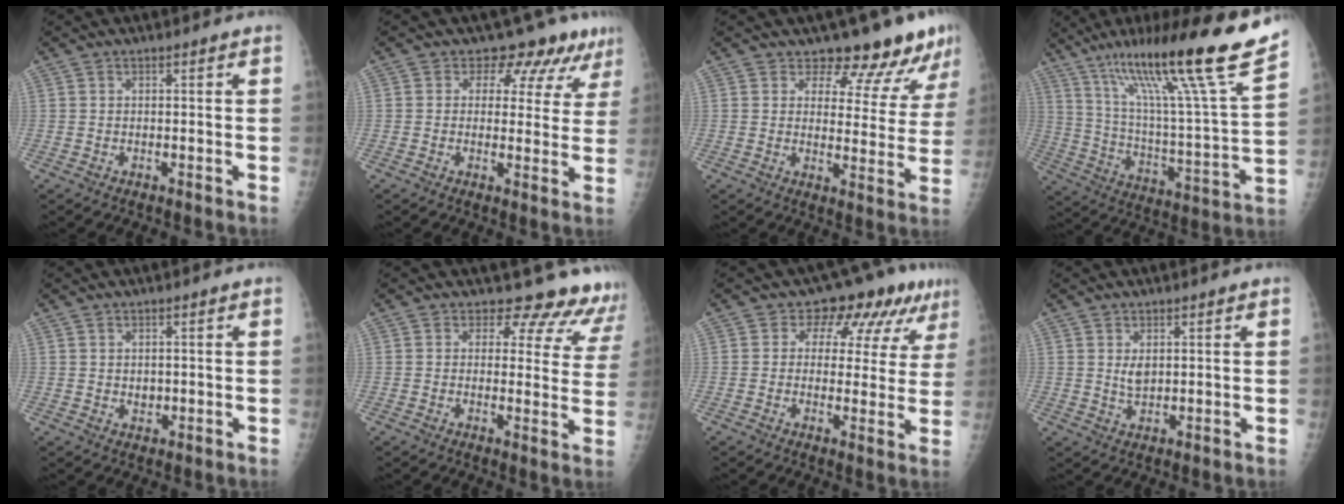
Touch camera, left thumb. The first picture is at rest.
{"total": 8.6, "force": [6.4, 5.1, 2.6], "torque": [0.012, -0.027, 0.059]}
{"total": 10.8, "force": [9.6, 4.1, 2.5], "torque": [0.009, -0.072, 0.109]}
{"total": 26.9, "force": [18.0, 1.2, 19.9], "torque": [-0.301, -0.069, 0.299]}
{"total": 1.8, "force": [0.4, 1.5, 0.8], "torque": [-0.007, -0.004, 0.011]}
{"total": 13.4, "force": [12.2, 5.4, 1.4], "torque": [0.036, -0.087, 0.107]}
{"total": 10.9, "force": [6.0, 6.8, 6.1], "torque": [-0.031, -0.012, 0.066]}
{"total": 2.8, "force": [1.1, 1.8, 1.8], "torque": [-0.024, -0.010, 0.024]}